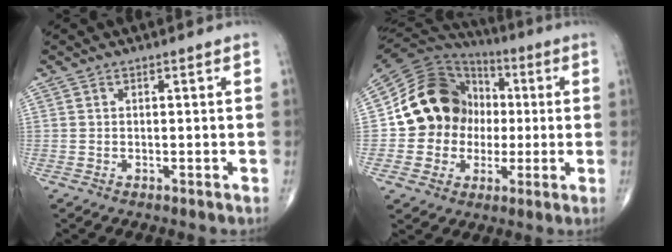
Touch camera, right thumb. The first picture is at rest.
{"total": 17.1, "force": [0.3, 14.8, 8.4], "torque": [-0.113, 0.030, 0.008]}